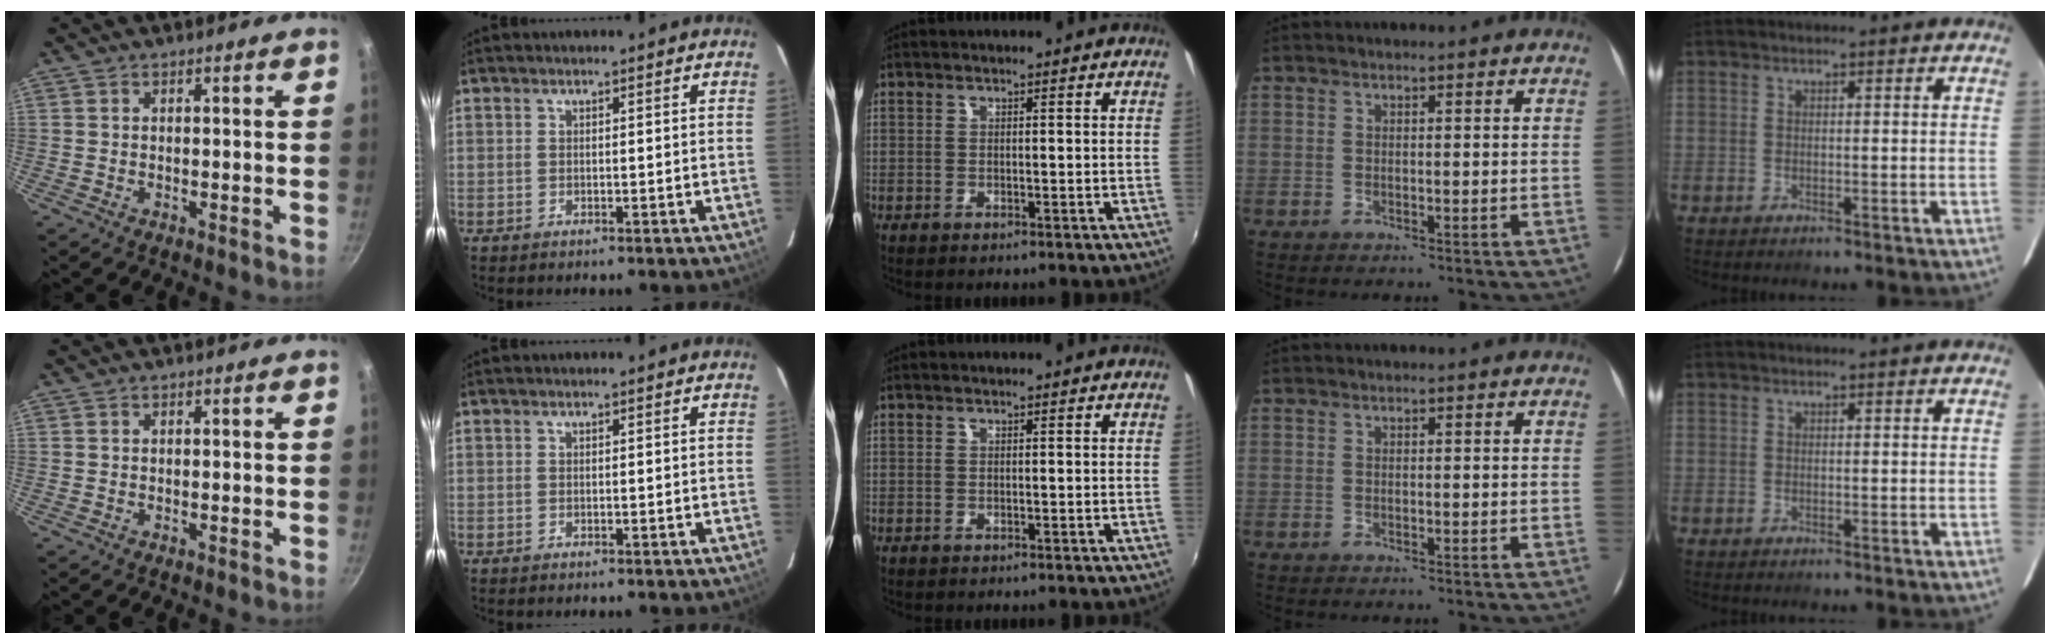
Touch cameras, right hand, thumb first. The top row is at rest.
{}